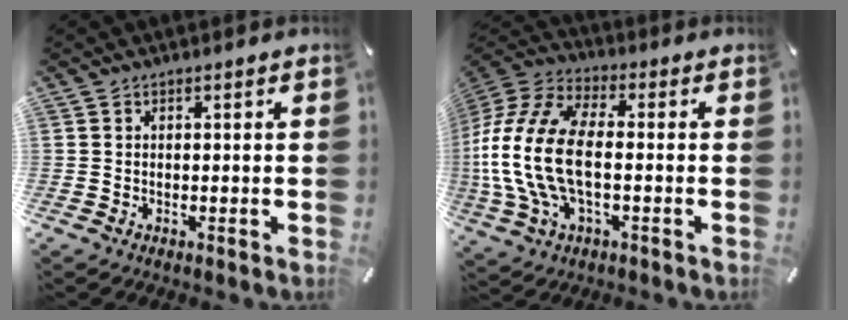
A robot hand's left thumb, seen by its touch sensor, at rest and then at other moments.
{"total": 18.0, "force": [-2.1, 10.0, 14.8], "torque": [-0.329, -0.003, -0.040]}